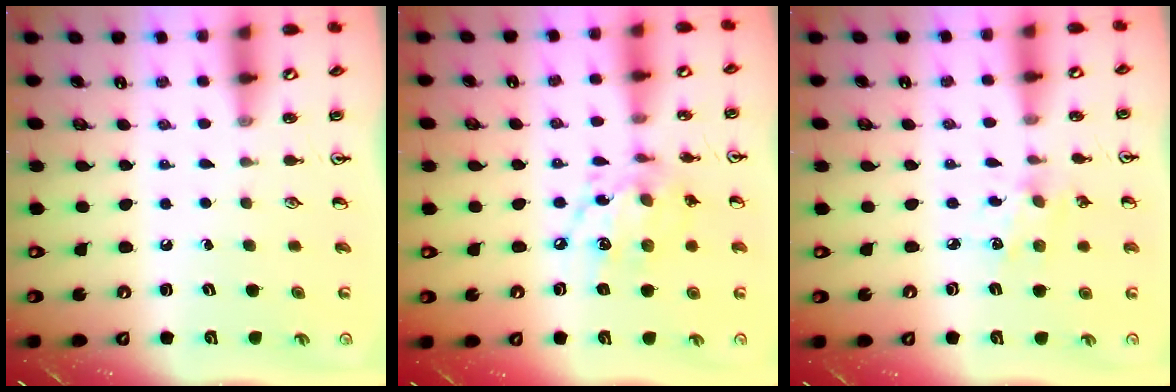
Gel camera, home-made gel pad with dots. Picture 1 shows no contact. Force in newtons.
{"total": 11.7, "press": 11.7, "slide": 0.7}
{"total": 3.4, "press": 3.2, "slide": 1.2}